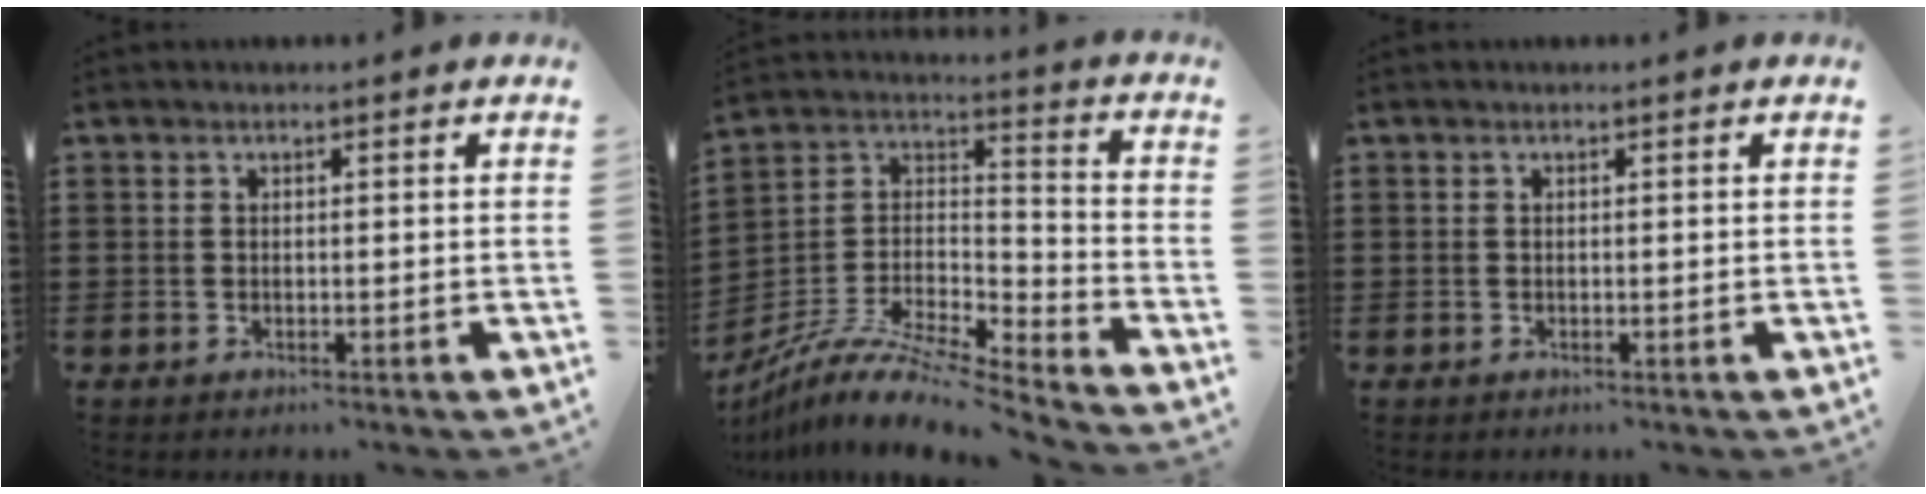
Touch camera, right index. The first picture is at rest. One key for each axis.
{"total": 10.0, "fx": -8.4, "fy": 2.0, "fz": 4.9, "tx": -0.099, "ty": 0.013, "tz": -0.170}
{"total": 0.0}